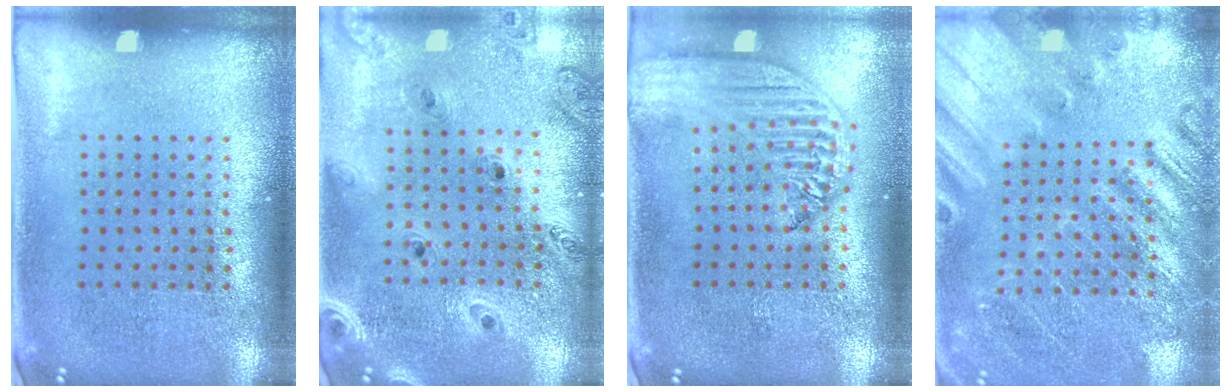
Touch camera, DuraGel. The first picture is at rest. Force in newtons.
{"total": 1.3, "press": 1.3, "slide": 0.2}
{"total": 2.6, "press": 2.1, "slide": 1.4}
{"total": 2.4, "press": 2.4, "slide": 0.3}